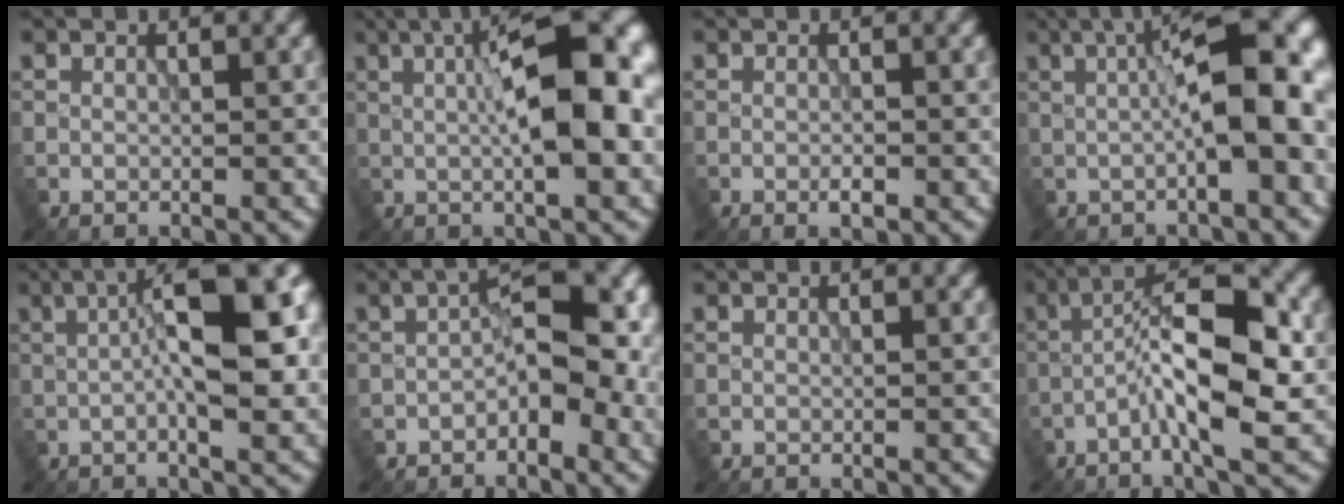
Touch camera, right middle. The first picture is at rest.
{"total": 11.2, "force": [1.2, 3.3, 10.7], "torque": [-0.140, 0.016, 0.011]}
{"total": 1.2, "force": [-0.6, 0.3, 0.9], "torque": [-0.017, -0.002, -0.011]}
{"total": 8.2, "force": [0.5, 2.2, 7.9], "torque": [-0.105, 0.011, 0.001]}
{"total": 10.9, "force": [0.9, 3.3, 10.3], "torque": [-0.144, 0.014, 0.006]}
{"total": 5.0, "force": [-1.0, 2.4, 4.3], "torque": [-0.055, 0.010, -0.025]}
{"total": 0.0}
{"total": 8.8, "force": [-2.1, 2.3, 8.2], "torque": [-0.132, 0.023, -0.046]}